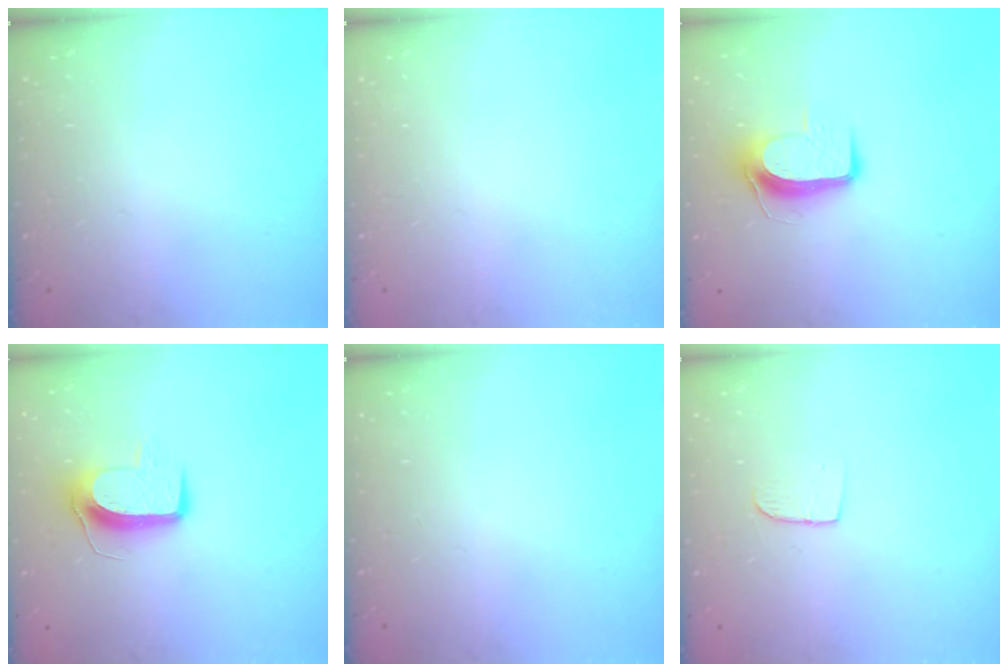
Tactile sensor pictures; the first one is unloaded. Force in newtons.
{"total": 0.0}
{"total": 9.2, "press": 9.1, "slide": 0.9}
{"total": 9.6, "press": 9.6, "slide": 0.2}
{"total": 0.0}
{"total": 5.6, "press": 5.6, "slide": 0.4}